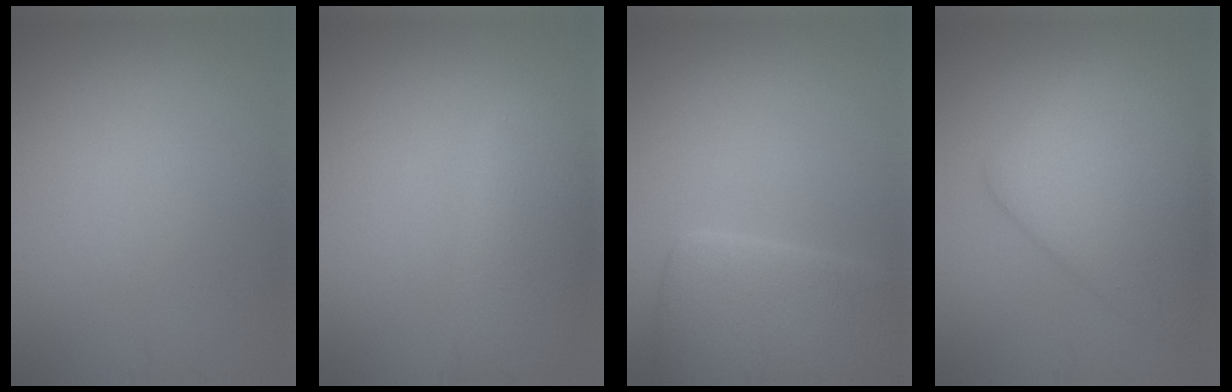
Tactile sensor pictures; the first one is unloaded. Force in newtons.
{"total": 4.4, "press": 4.4, "slide": 0.2}
{"total": 7.1, "press": 7.1, "slide": 0.7}
{"total": 7.8, "press": 7.8, "slide": 0.0}